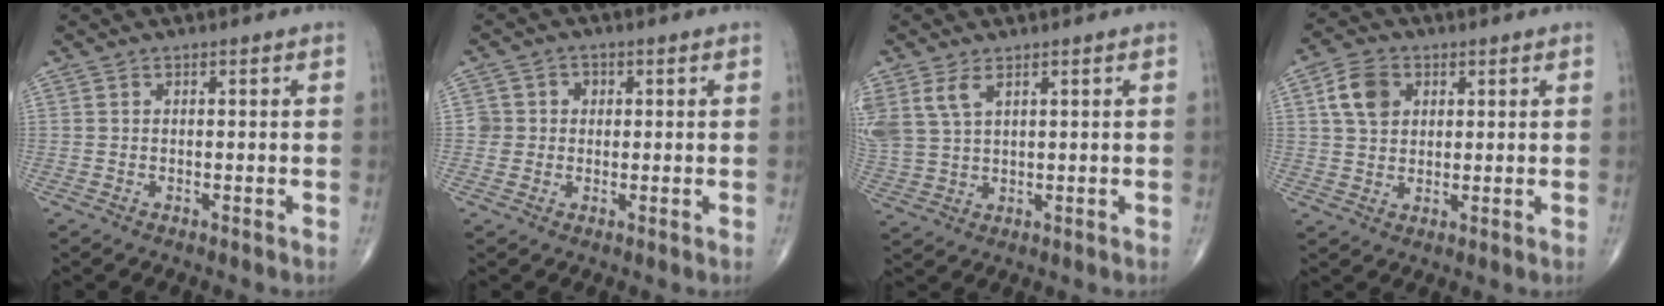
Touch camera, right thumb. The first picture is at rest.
{"total": 4.0, "force": [0.7, 3.9, 0.6], "torque": [0.022, 0.005, 0.007]}
{"total": 6.9, "force": [3.5, 3.7, 4.7], "torque": [-0.111, -0.002, 0.083]}
{"total": 7.0, "force": [2.3, 5.2, 4.2], "torque": [-0.062, 0.000, 0.039]}